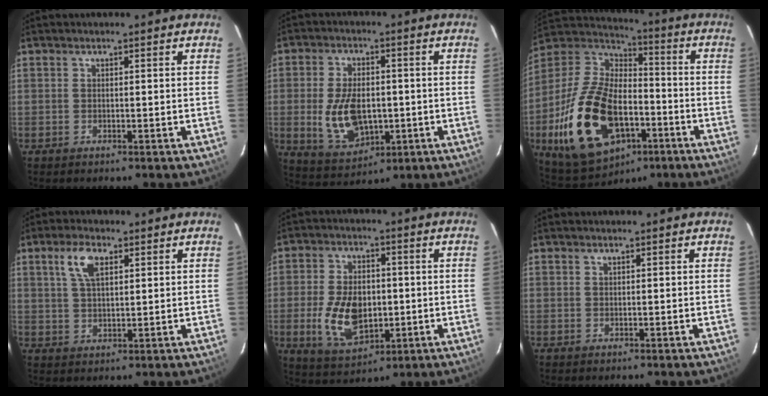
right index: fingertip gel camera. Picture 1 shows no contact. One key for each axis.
{"total": 2.8, "fx": 2.4, "fy": 1.5, "fz": 0.5, "tx": -0.012, "ty": -0.002, "tz": 0.059}
{"total": 25.3, "fx": -8.8, "fy": 15.0, "fz": 18.3, "tx": -0.396, "ty": -0.004, "tz": -0.134}
{"total": 5.9, "fx": 2.7, "fy": 2.7, "fz": 4.5, "tx": -0.087, "ty": 0.011, "tz": 0.053}
{"total": 2.7, "fx": 1.8, "fy": 2.0, "fz": 0.0, "tx": 0.004, "ty": 0.004, "tz": 0.039}
{"total": 0.0}